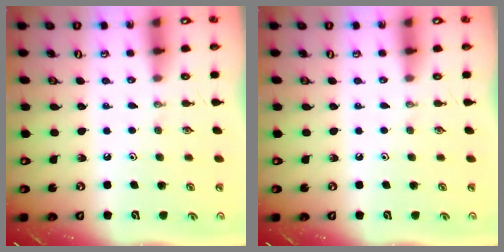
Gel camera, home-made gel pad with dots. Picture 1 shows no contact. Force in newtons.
{"total": 0.0}